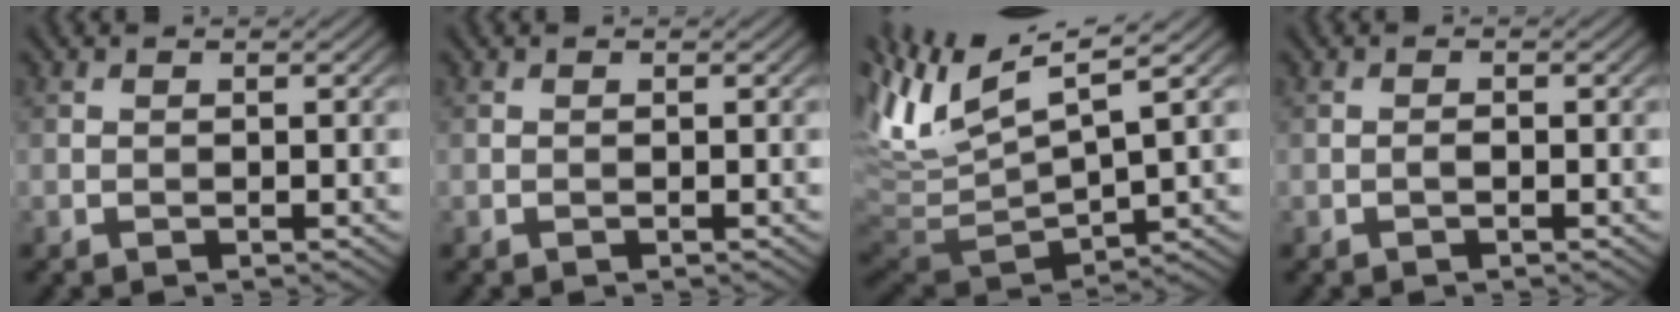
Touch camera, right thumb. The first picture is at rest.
{"total": 0.0}
{"total": 12.4, "force": [5.0, 3.9, 10.7], "torque": [-0.237, 0.017, 0.097]}
{"total": 0.7, "force": [-0.4, 0.2, 0.5], "torque": [-0.011, 0.003, -0.006]}